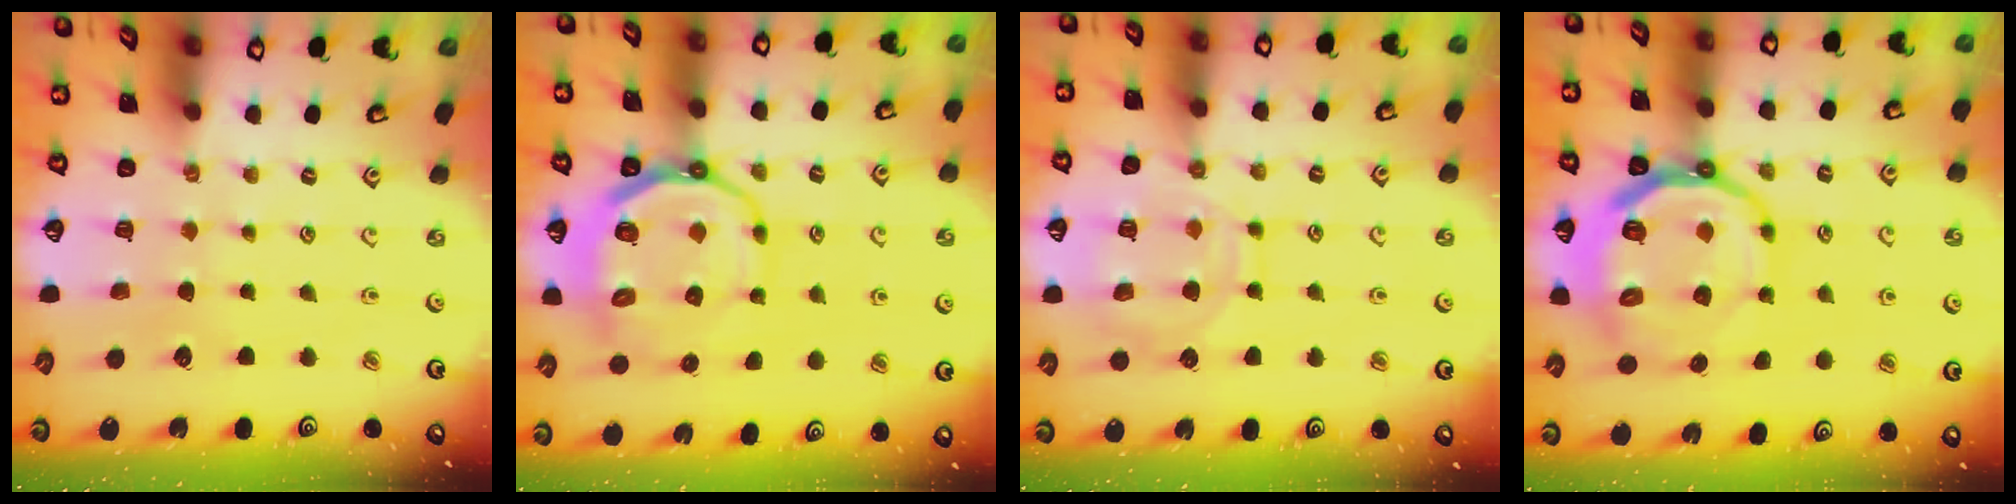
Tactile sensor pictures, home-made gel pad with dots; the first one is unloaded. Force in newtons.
{"total": 12.7, "press": 12.4, "slide": 3.0}
{"total": 11.5, "press": 11.4, "slide": 1.2}
{"total": 14.9, "press": 14.6, "slide": 3.1}